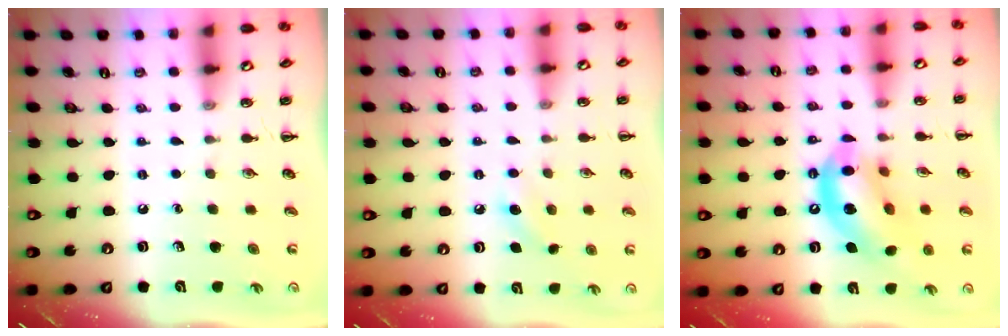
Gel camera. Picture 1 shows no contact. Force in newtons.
{"total": 7.4, "press": 7.1, "slide": 2.0}
{"total": 15.2, "press": 14.7, "slide": 4.0}